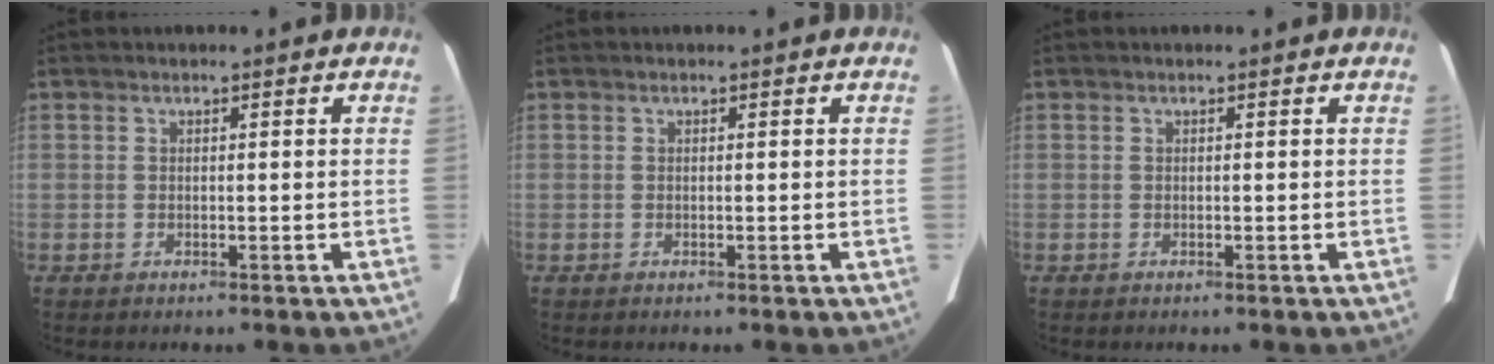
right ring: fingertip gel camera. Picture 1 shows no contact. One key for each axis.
{"total": 0.0}
{"total": 0.0}